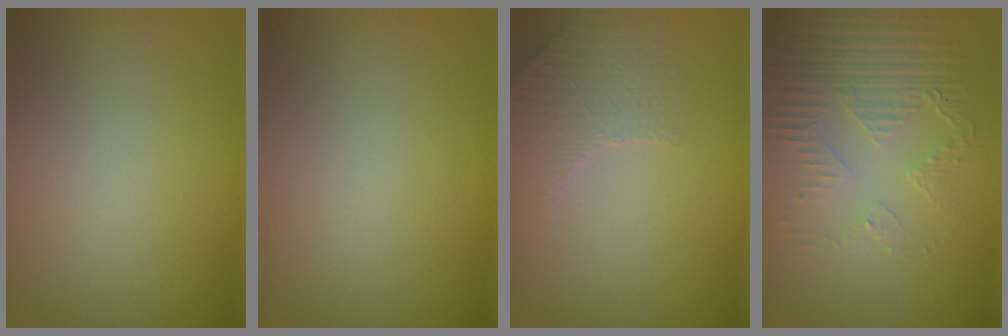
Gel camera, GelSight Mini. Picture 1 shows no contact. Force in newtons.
{"total": 0.0}
{"total": 3.7, "press": 3.6, "slide": 1.0}
{"total": 5.2, "press": 3.4, "slide": 3.9}